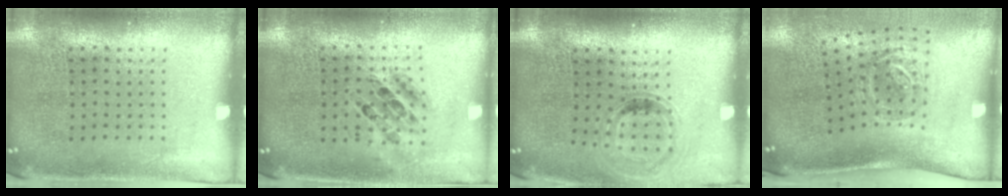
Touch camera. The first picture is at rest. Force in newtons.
{"total": 0.7, "press": 0.7, "slide": 0.1}
{"total": 0.8, "press": 0.8, "slide": 0.1}
{"total": 1.9, "press": 1.2, "slide": 1.6}